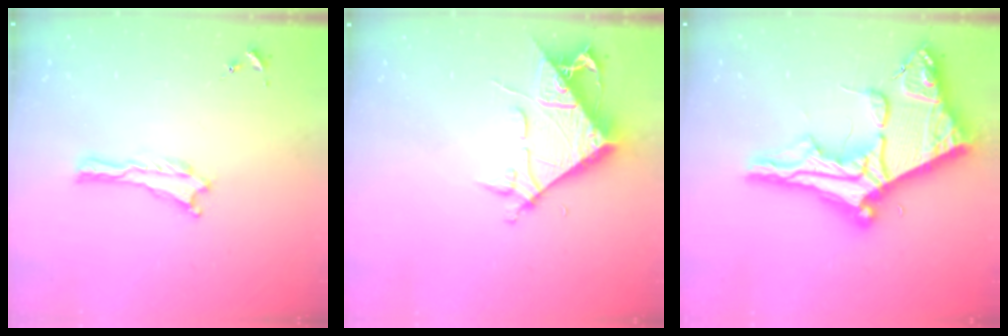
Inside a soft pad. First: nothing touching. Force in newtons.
{"total": 7.0, "press": 6.9, "slide": 1.0}
{"total": 17.5, "press": 17.5, "slide": 1.7}